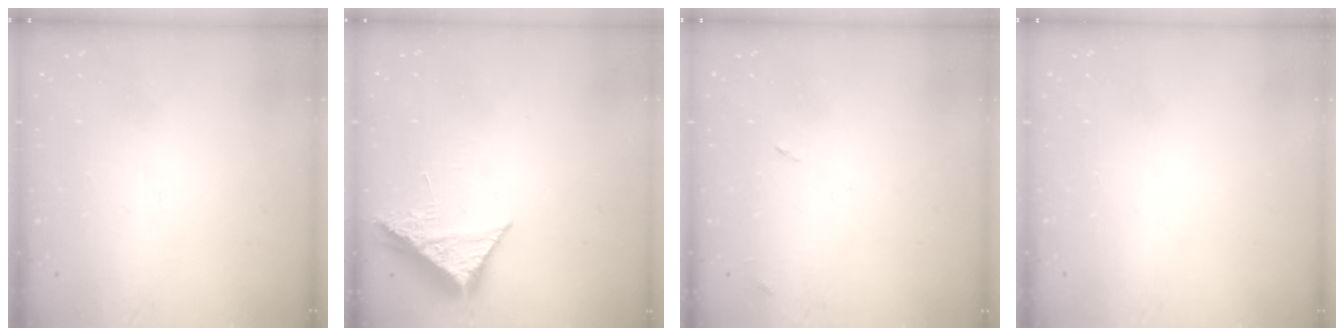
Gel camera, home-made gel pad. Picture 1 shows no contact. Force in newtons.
{"total": 7.0, "press": 7.0, "slide": 0.3}
{"total": 7.4, "press": 7.4, "slide": 0.7}
{"total": 0.0}